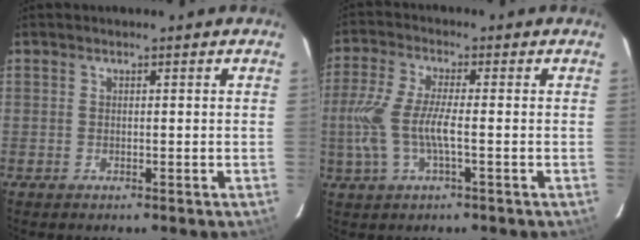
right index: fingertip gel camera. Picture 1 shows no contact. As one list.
[{"total": 9.1, "force": [-1.6, 2.1, 8.7], "torque": [-0.192, -0.003, -0.031]}]